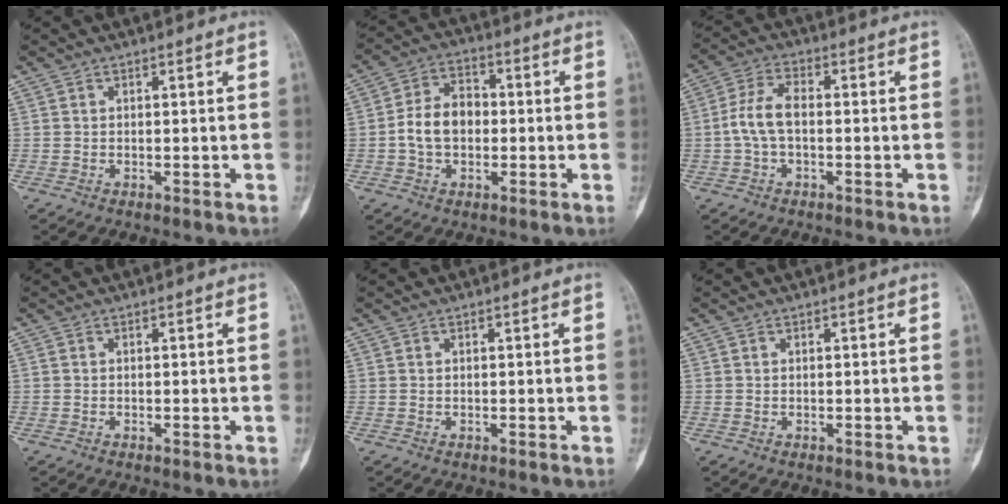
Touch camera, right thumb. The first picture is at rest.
{"total": 8.7, "force": [-0.8, 6.3, 6.0], "torque": [-0.096, 0.026, -0.022]}
{"total": 6.6, "force": [-0.7, 3.4, 5.6], "torque": [-0.121, 0.022, -0.019]}
{"total": 0.0}
{"total": 0.0}
{"total": 0.0}